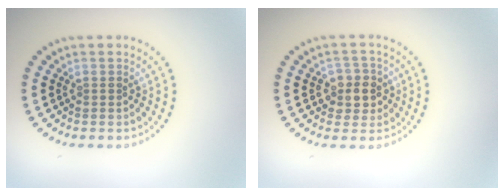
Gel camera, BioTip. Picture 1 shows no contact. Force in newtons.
{"total": 2.6, "press": 2.4, "slide": 1.1}